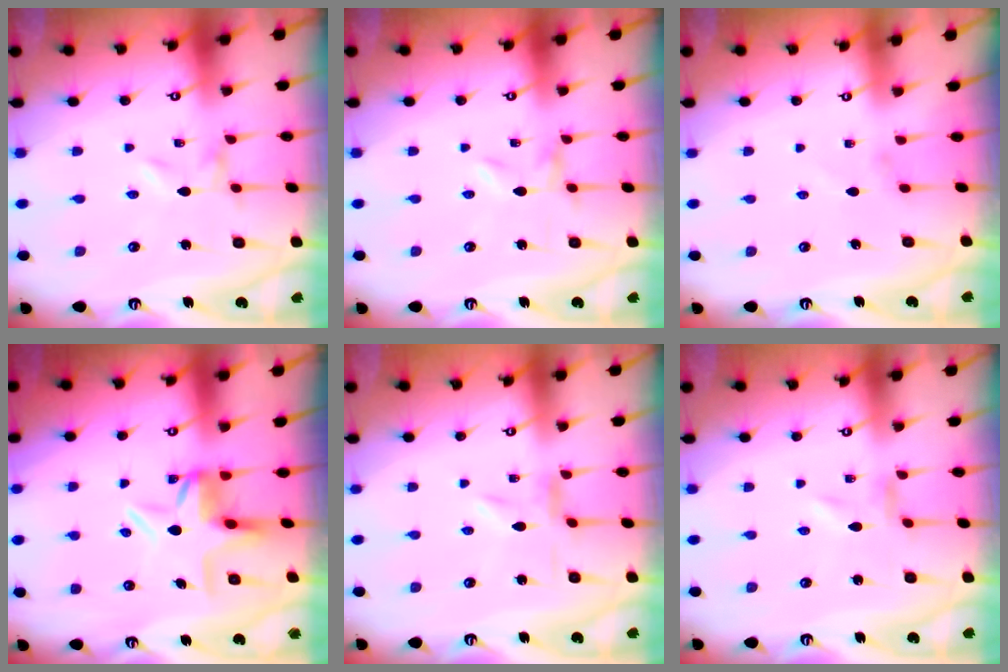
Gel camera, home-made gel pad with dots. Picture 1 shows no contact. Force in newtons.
{"total": 0.0}
{"total": 0.0}
{"total": 6.6, "press": 6.6, "slide": 0.6}
{"total": 0.8, "press": 0.7, "slide": 0.4}
{"total": 0.0}